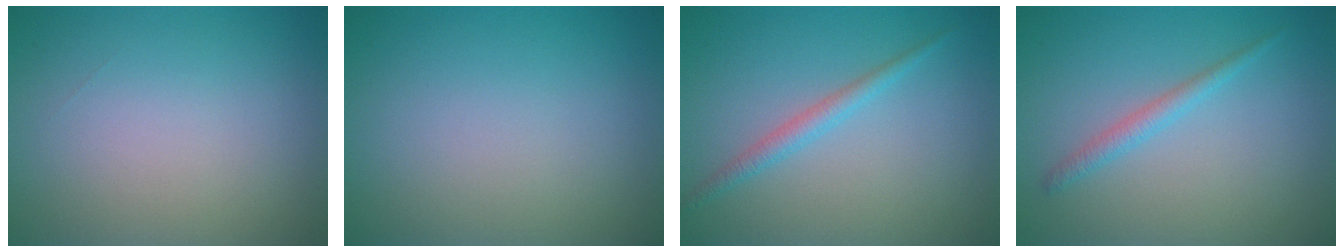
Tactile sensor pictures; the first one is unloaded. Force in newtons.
{"total": 0.0}
{"total": 1.7, "press": 1.7, "slide": 0.1}
{"total": 1.6, "press": 1.6, "slide": 0.2}